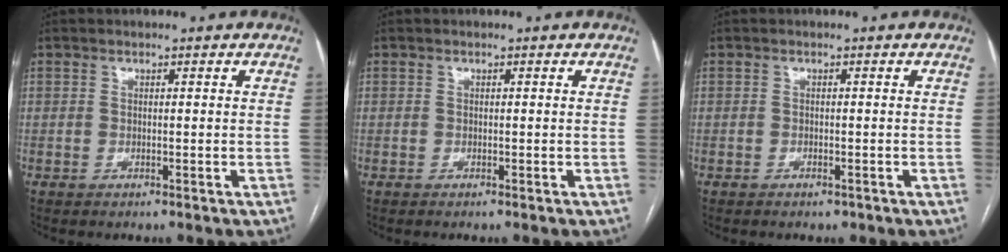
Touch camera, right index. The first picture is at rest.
{"total": 0.0}
{"total": 1.0, "force": [-0.8, 0.6, 0.4], "torque": [-0.008, 0.000, -0.007]}